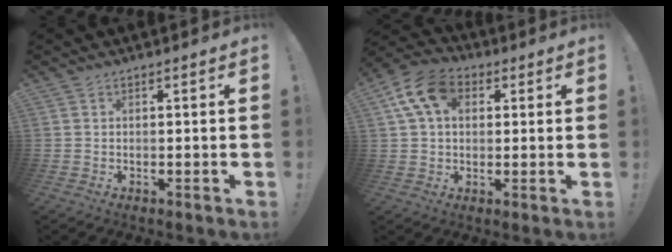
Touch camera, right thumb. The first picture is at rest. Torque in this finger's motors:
{"motor_torque": [1.05, 1.07, 0.18, 0.07, 0.05]}